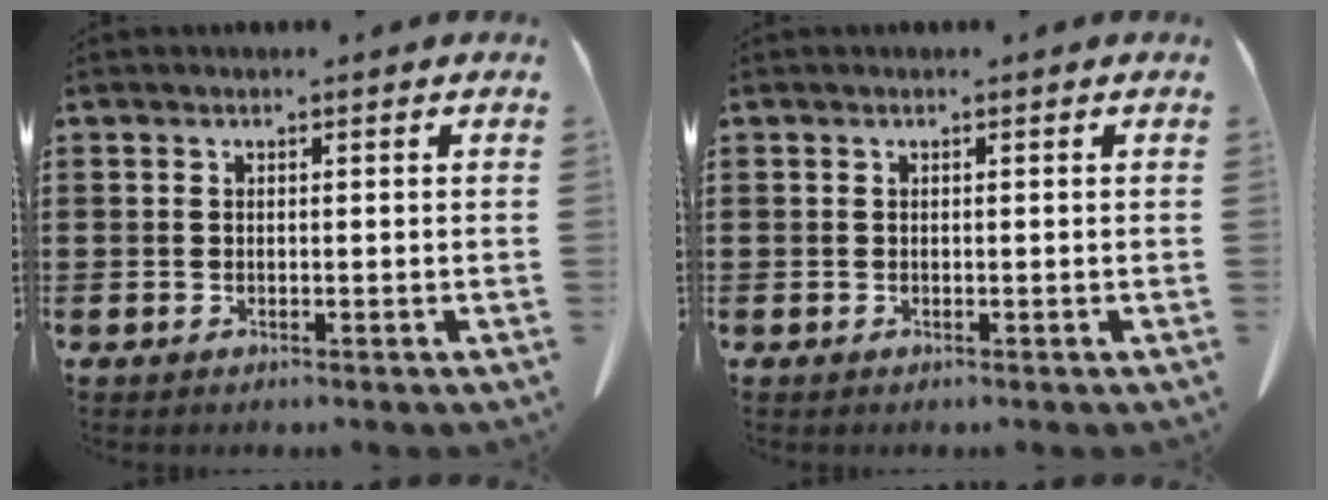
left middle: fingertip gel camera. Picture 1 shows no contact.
{"total": 0.0}